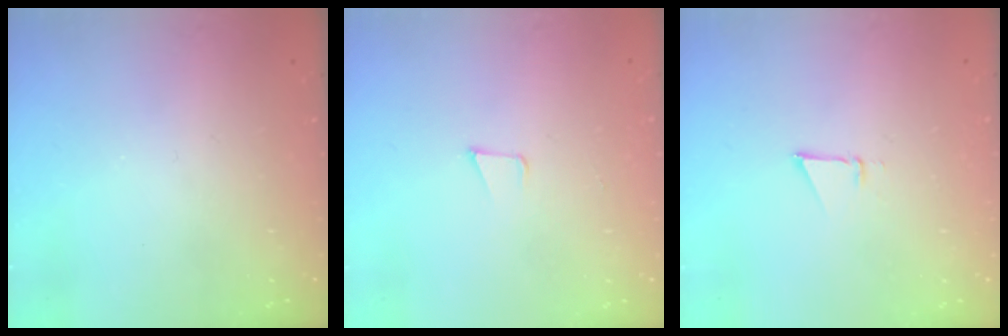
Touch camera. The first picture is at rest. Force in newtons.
{"total": 3.6, "press": 2.4, "slide": 2.6}
{"total": 2.6, "press": 2.5, "slide": 0.8}